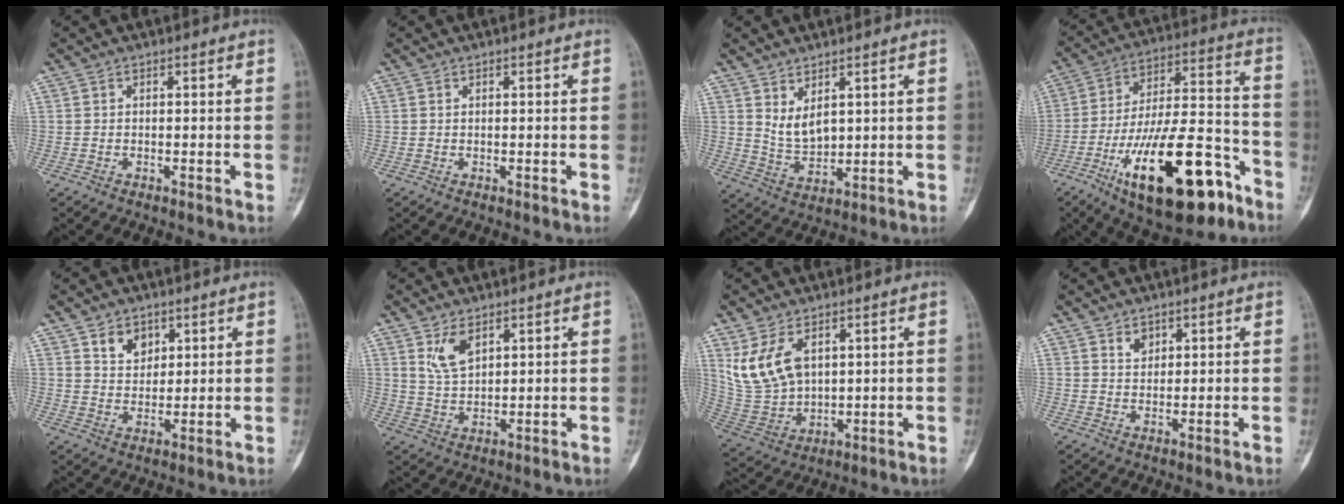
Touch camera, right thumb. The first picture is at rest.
{"total": 0.0}
{"total": 5.6, "force": [2.5, 2.9, 4.0], "torque": [-0.066, -0.029, 0.061]}
{"total": 25.4, "force": [-12.7, 9.5, 19.8], "torque": [-0.316, 0.075, -0.197]}
{"total": 5.5, "force": [3.0, 4.0, 2.5], "torque": [-0.018, -0.021, 0.057]}
{"total": 5.5, "force": [2.9, 2.9, 3.6], "torque": [-0.058, -0.018, 0.062]}
{"total": 11.0, "force": [4.4, 6.9, 7.3], "torque": [-0.134, -0.016, 0.109]}
{"total": 2.6, "force": [1.5, 1.7, 1.1], "torque": [-0.006, -0.011, 0.029]}